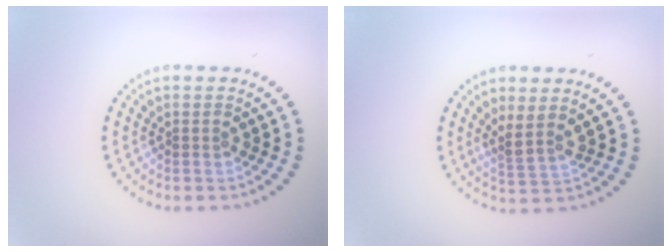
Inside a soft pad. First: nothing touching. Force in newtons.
{"total": 2.3, "press": 1.6, "slide": 1.7}